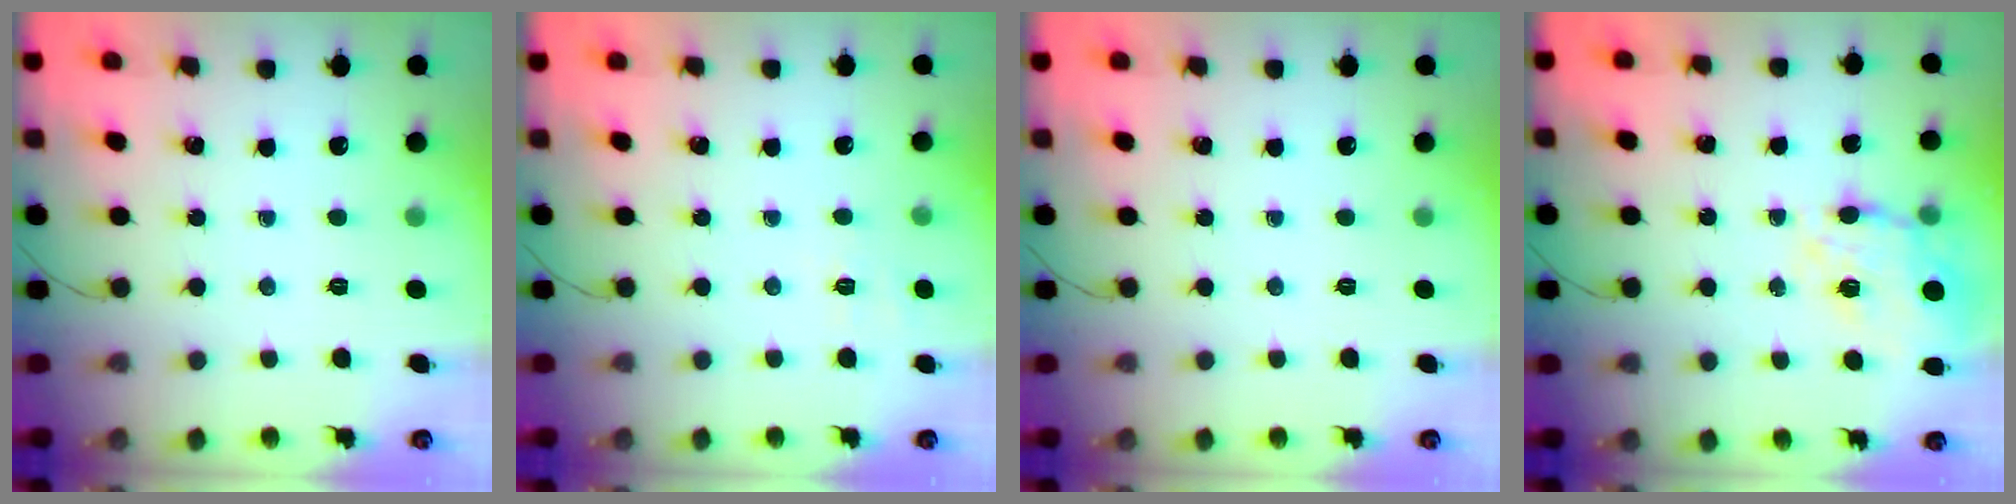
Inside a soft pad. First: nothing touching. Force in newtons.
{"total": 3.0, "press": 2.4, "slide": 1.8}
{"total": 0.0}
{"total": 14.3, "press": 14.0, "slide": 2.9}